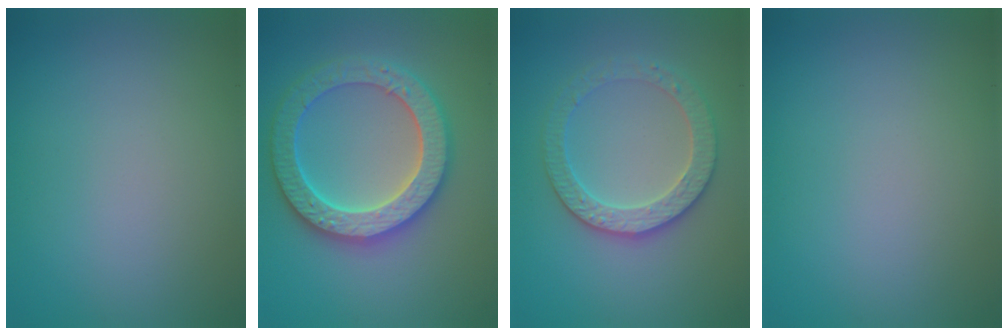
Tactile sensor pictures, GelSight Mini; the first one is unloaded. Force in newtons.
{"total": 6.3, "press": 6.2, "slide": 1.2}
{"total": 3.6, "press": 3.5, "slide": 0.9}
{"total": 0.0}